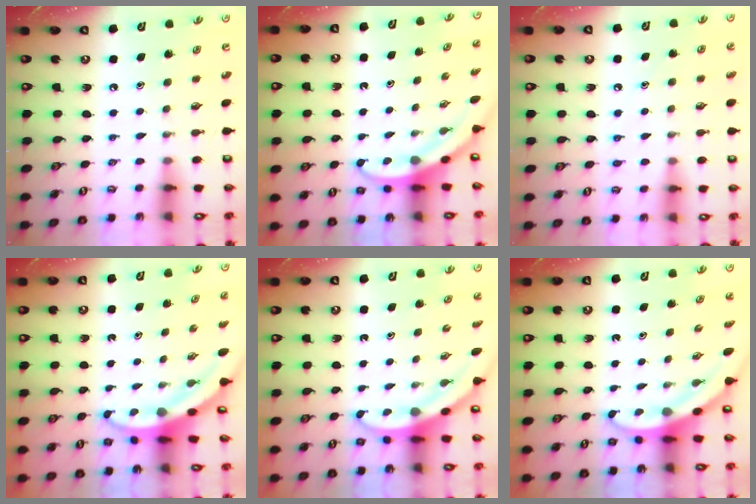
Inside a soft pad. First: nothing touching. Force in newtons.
{"total": 3.6, "press": 3.6, "slide": 0.4}
{"total": 4.8, "press": 4.7, "slide": 1.0}
{"total": 3.9, "press": 3.9, "slide": 0.5}
{"total": 3.3, "press": 3.3, "slide": 0.2}
{"total": 3.2, "press": 3.2, "slide": 0.2}